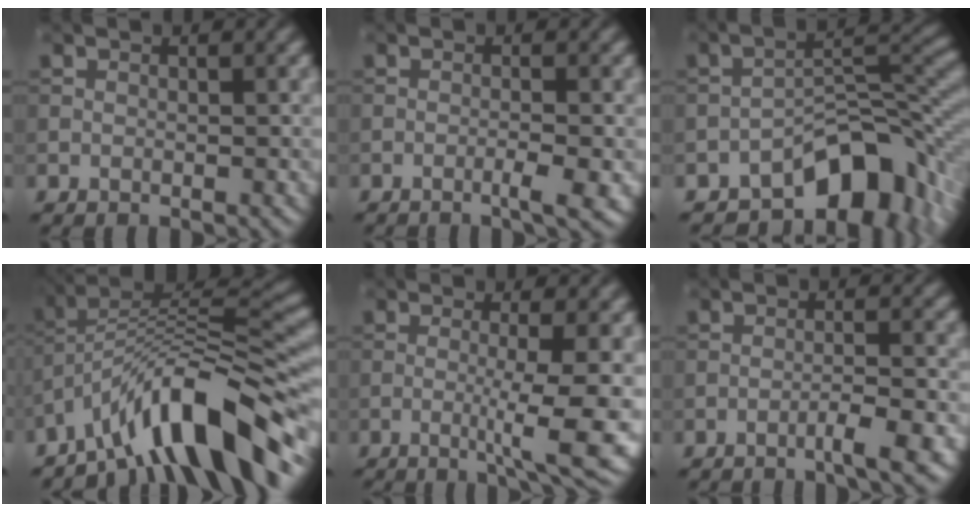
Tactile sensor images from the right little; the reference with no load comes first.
{"total": 2.3, "force": [-1.0, 0.3, 2.1], "torque": [-0.029, 0.003, -0.022]}
{"total": 10.1, "force": [-6.2, 4.7, 6.5], "torque": [-0.074, 0.009, -0.112]}
{"total": 10.9, "force": [-7.1, 2.6, 7.9], "torque": [-0.112, 0.022, -0.126]}
{"total": 7.1, "force": [-1.5, 1.1, 6.9], "torque": [-0.107, -0.010, -0.024]}
{"total": 3.4, "force": [-2.0, 0.4, 2.7], "torque": [-0.035, 0.010, -0.045]}